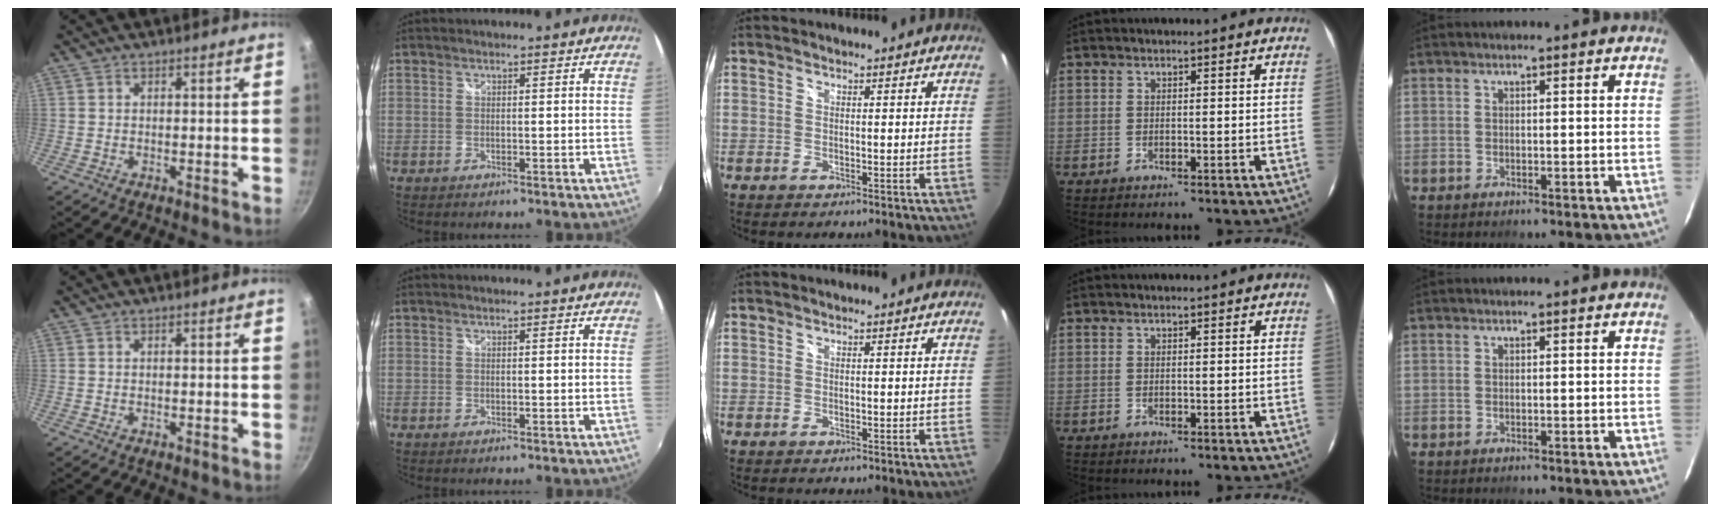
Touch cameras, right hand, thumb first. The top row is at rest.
{}